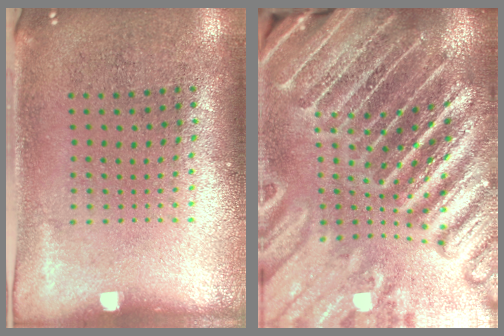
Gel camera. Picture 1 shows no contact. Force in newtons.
{"total": 5.7, "press": 4.9, "slide": 2.9}